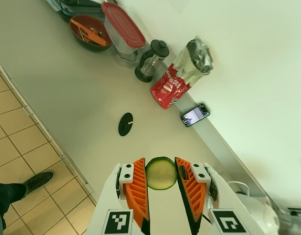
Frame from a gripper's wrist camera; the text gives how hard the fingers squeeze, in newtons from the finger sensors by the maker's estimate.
{"total": 8.4, "left": 8.9, "right": 7.9}